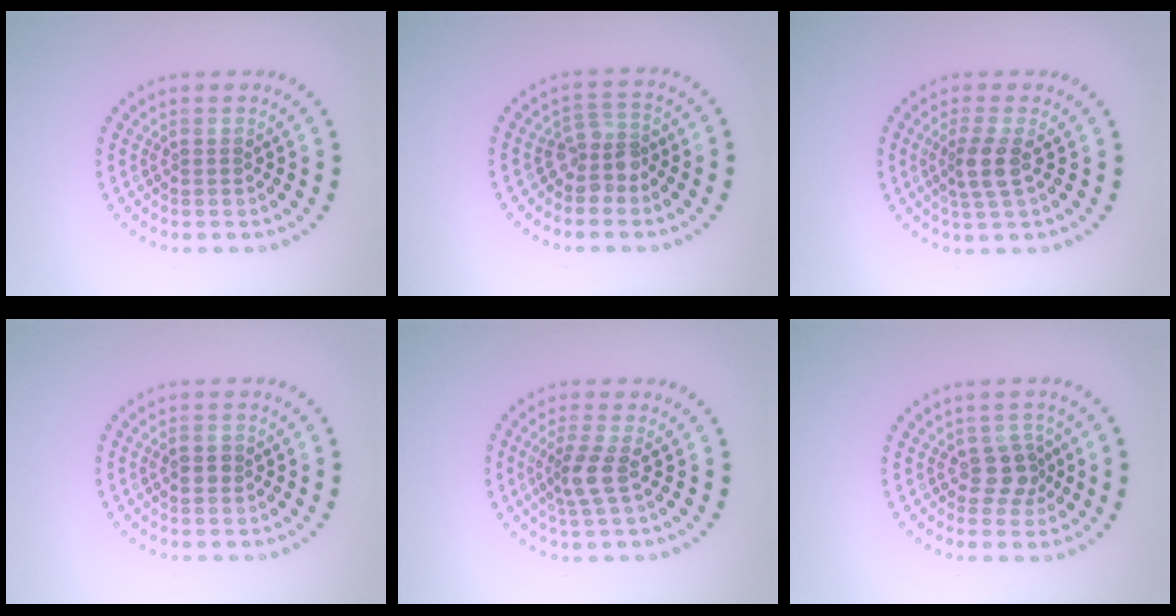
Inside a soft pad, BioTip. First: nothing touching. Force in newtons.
{"total": 2.5, "press": 1.9, "slide": 1.6}
{"total": 2.5, "press": 2.0, "slide": 1.5}
{"total": 1.2, "press": 1.2, "slide": 0.1}
{"total": 2.5, "press": 1.9, "slide": 1.6}
{"total": 2.2, "press": 1.9, "slide": 1.2}